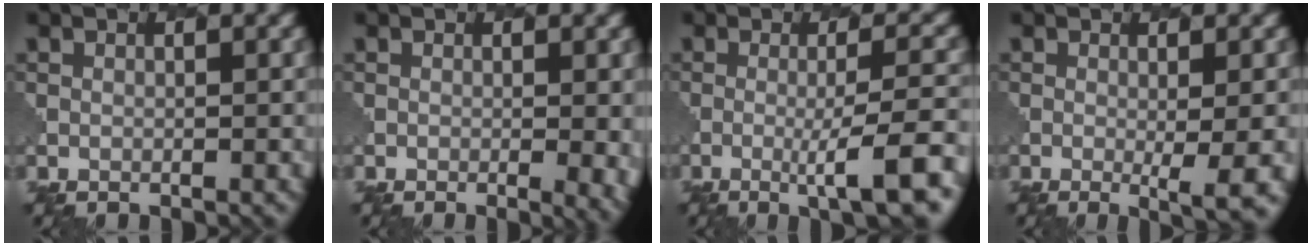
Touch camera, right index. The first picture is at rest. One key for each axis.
{"total": 4.1, "fx": -0.6, "fy": 1.6, "fz": 3.7, "tx": -0.038, "ty": -0.006, "tz": -0.003}
{"total": 5.8, "fx": -1.9, "fy": 0.7, "fz": 5.4, "tx": -0.080, "ty": 0.005, "tz": -0.041}
{"total": 4.4, "fx": -0.7, "fy": 0.9, "fz": 4.3, "tx": -0.065, "ty": -0.009, "tz": -0.010}